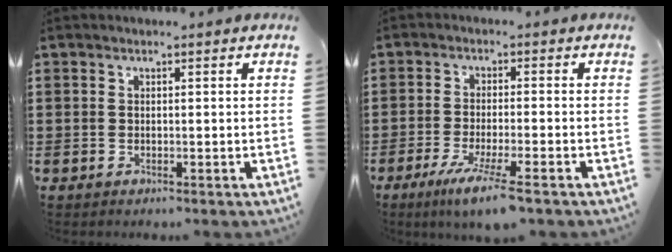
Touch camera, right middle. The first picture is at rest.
{"total": 6.1, "force": [-4.1, 0.1, 4.5], "torque": [-0.091, -0.018, -0.075]}